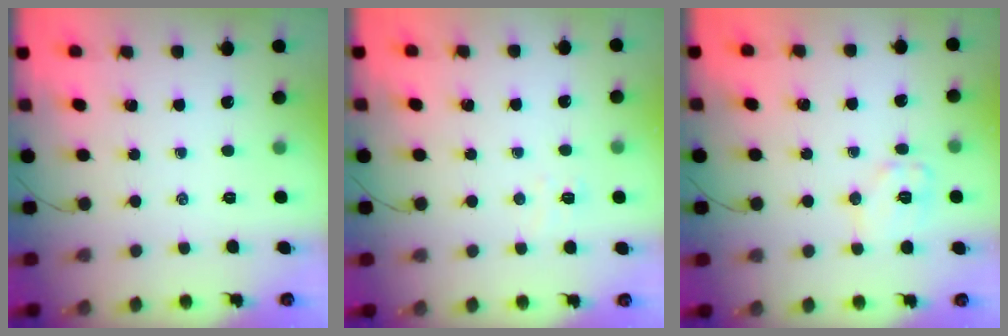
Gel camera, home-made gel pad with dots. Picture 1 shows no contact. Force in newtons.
{"total": 3.6, "press": 3.5, "slide": 0.7}
{"total": 9.1, "press": 9.1, "slide": 0.4}